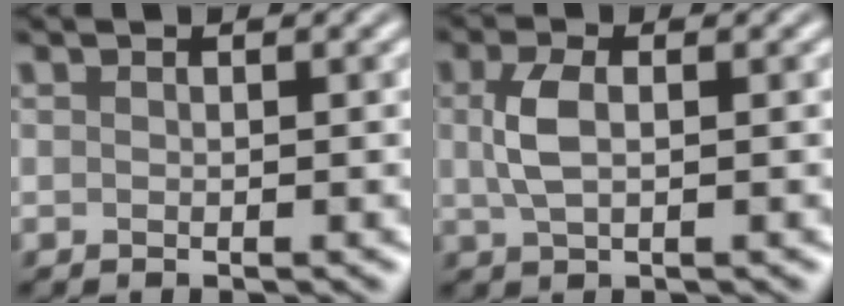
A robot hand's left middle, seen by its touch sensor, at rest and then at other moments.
{"total": 2.9, "force": [0.5, 1.4, 2.4], "torque": [-0.059, 0.002, 0.008]}